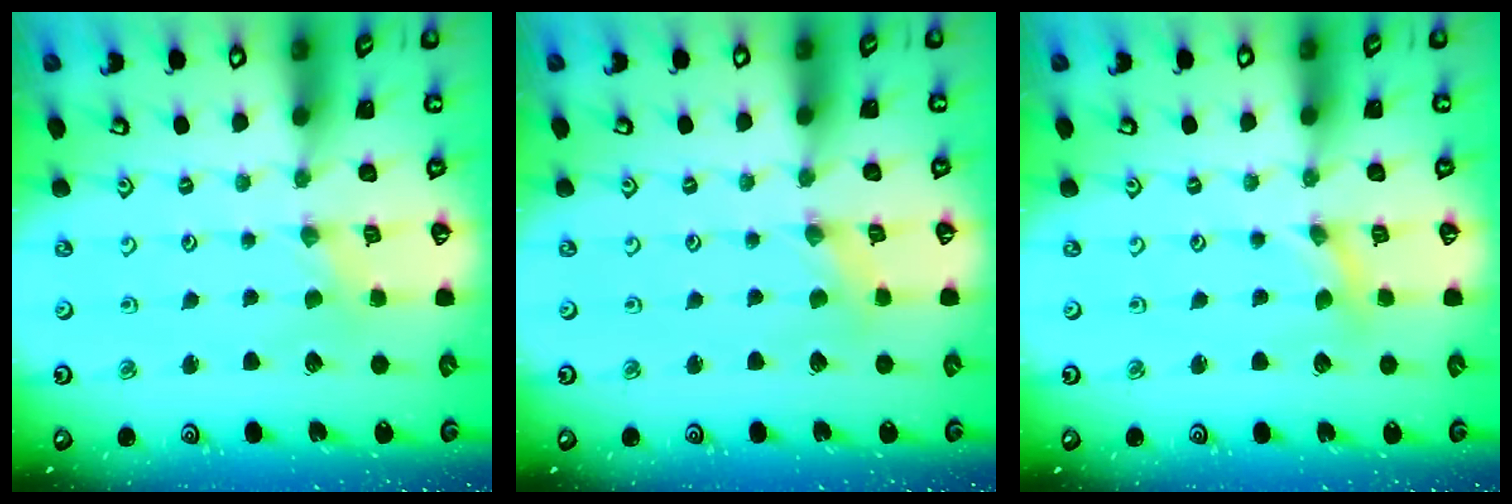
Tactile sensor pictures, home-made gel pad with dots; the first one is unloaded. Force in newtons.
{"total": 1.4, "press": 1.3, "slide": 0.3}
{"total": 0.0}